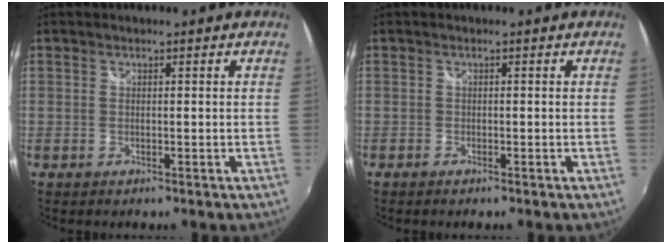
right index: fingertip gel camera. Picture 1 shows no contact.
{"total": 0.7, "force": [-0.6, 0.3, 0.2], "torque": [-0.007, -0.003, -0.014]}